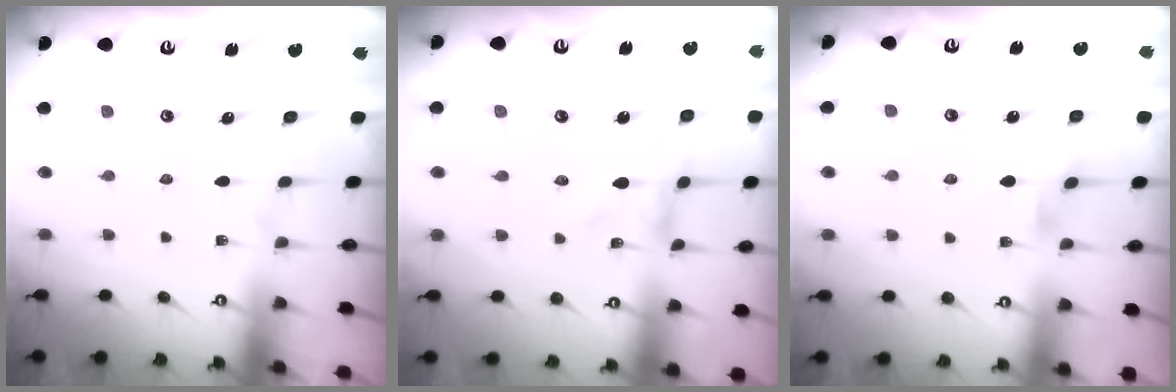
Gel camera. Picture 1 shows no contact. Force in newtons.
{"total": 0.0}
{"total": 0.9, "press": 0.8, "slide": 0.3}